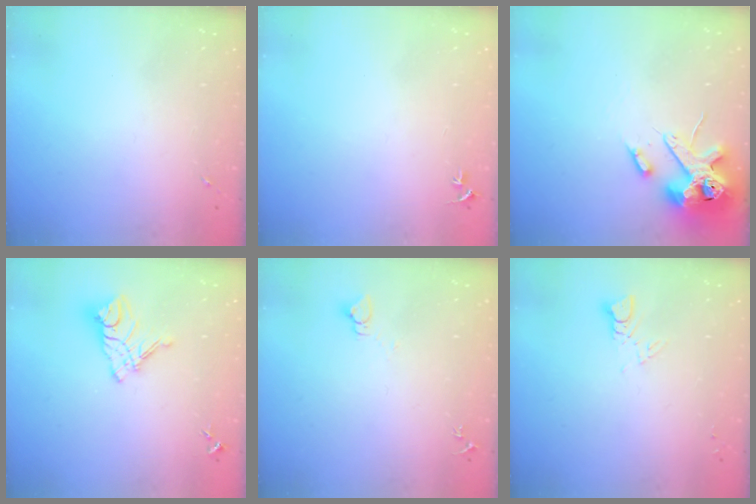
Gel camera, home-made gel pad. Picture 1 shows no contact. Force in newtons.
{"total": 2.7, "press": 2.7, "slide": 0.3}
{"total": 14.2, "press": 14.0, "slide": 2.3}
{"total": 12.6, "press": 12.5, "slide": 1.3}
{"total": 2.7, "press": 2.7, "slide": 0.2}
{"total": 3.2, "press": 3.2, "slide": 0.3}